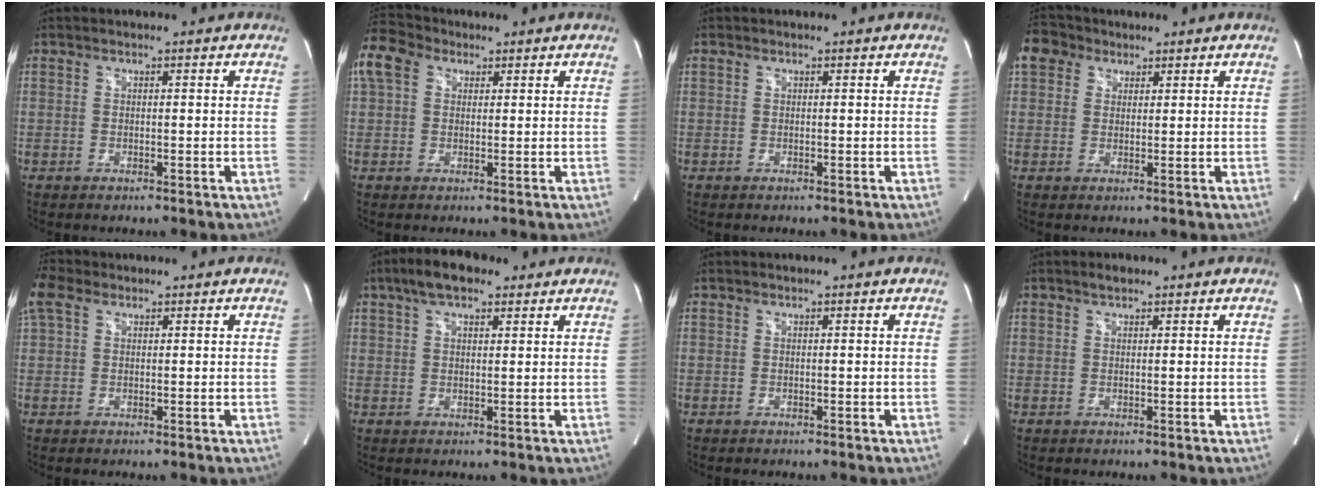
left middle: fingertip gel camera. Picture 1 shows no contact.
{"total": 13.2, "force": [6.0, 9.7, 6.6], "torque": [-0.190, 0.063, 0.113]}
{"total": 0.0}
{"total": 5.3, "force": [3.0, 4.1, 1.4], "torque": [-0.037, 0.027, 0.061]}
{"total": 4.4, "force": [2.4, 2.6, 2.6], "torque": [-0.081, 0.036, 0.056]}
{"total": 7.3, "force": [4.8, 2.8, 4.8], "torque": [-0.093, 0.027, 0.080]}
{"total": 0.0}
{"total": 1.3, "force": [1.0, 0.5, 0.6], "torque": [-0.015, 0.007, 0.016]}